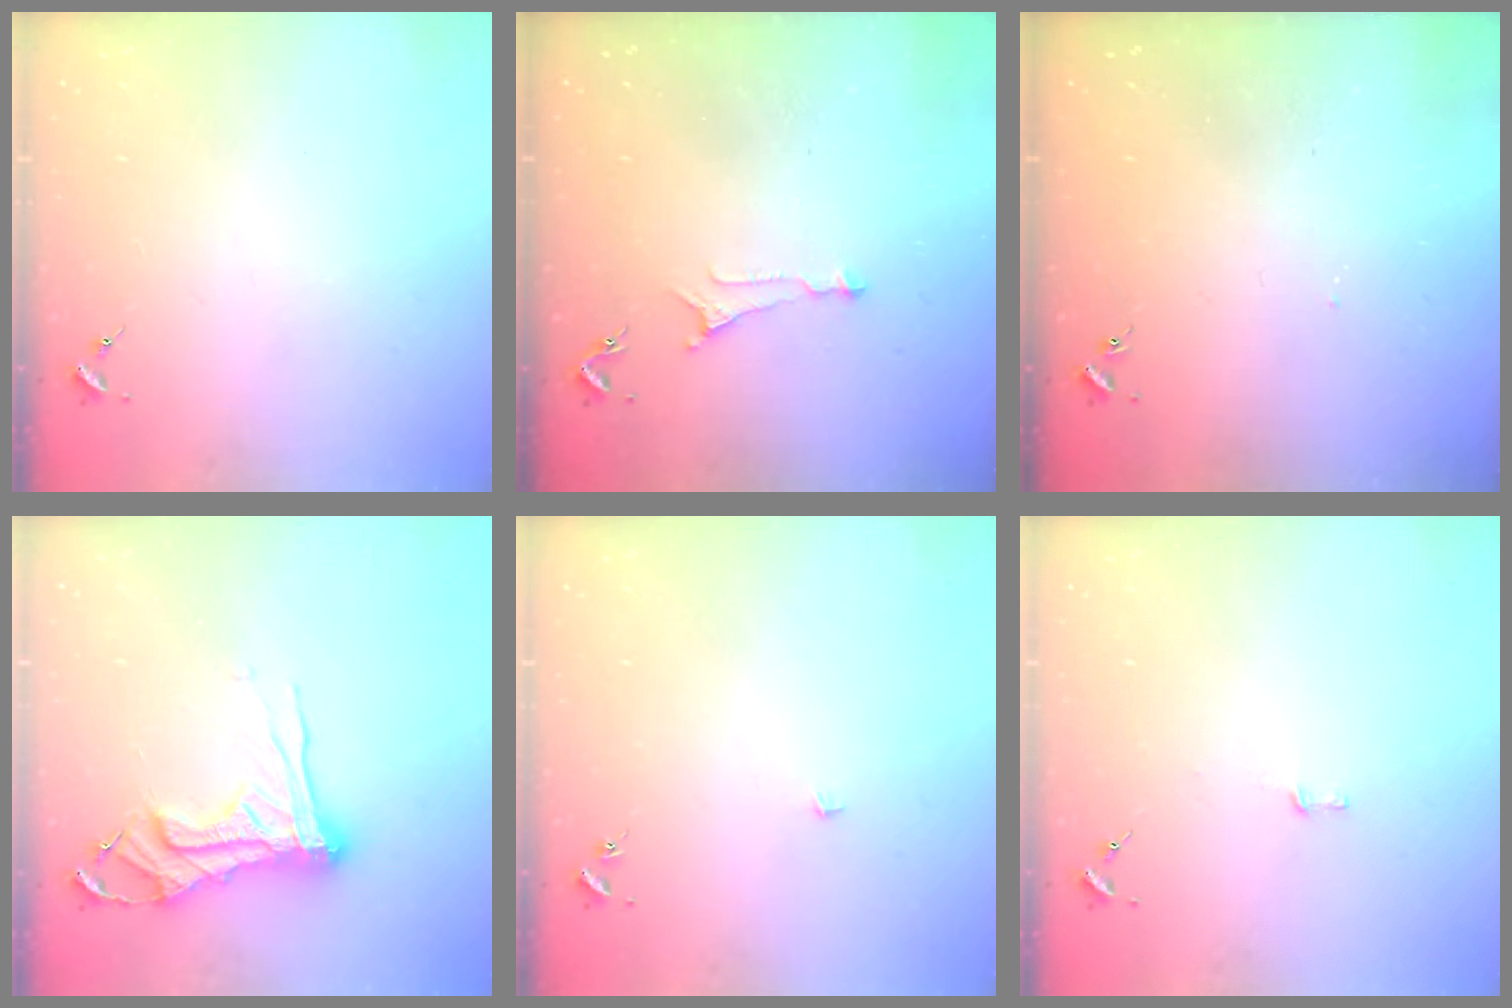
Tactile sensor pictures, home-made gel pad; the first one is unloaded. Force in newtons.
{"total": 4.8, "press": 4.8, "slide": 0.4}
{"total": 2.9, "press": 2.9, "slide": 0.2}
{"total": 14.8, "press": 14.8, "slide": 1.3}
{"total": 2.3, "press": 2.3, "slide": 0.1}
{"total": 3.0, "press": 3.0, "slide": 0.2}